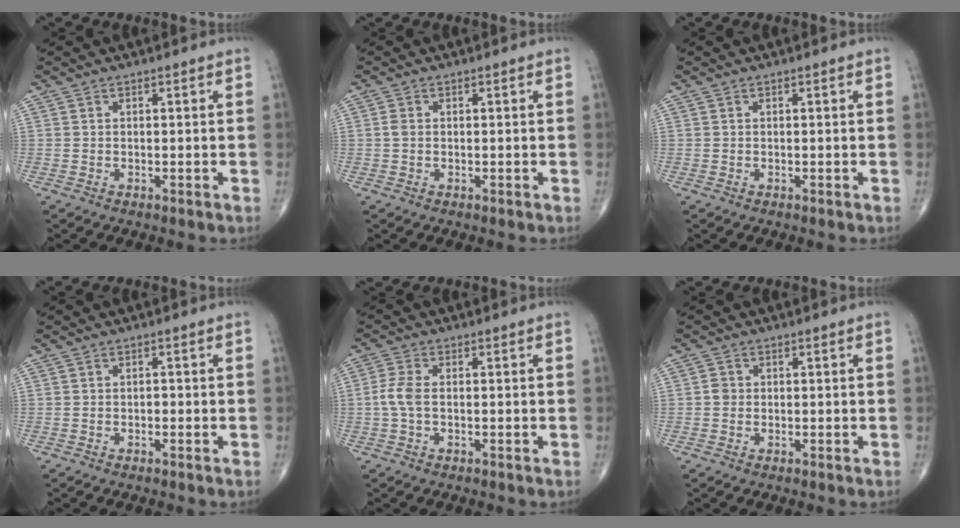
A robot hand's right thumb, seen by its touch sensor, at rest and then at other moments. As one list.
[{"total": 1.1, "force": [0.0, 0.8, 0.7], "torque": [-0.014, 0.000, -0.002]}, {"total": 0.0}, {"total": 0.6, "force": [-0.3, 0.4, 0.4], "torque": [-0.003, 0.002, -0.009]}, {"total": 3.7, "force": [-0.3, 1.8, 3.2], "torque": [-0.086, 0.006, -0.010]}, {"total": 1.5, "force": [-0.1, 1.4, 0.6], "torque": [-0.004, 0.004, -0.003]}]